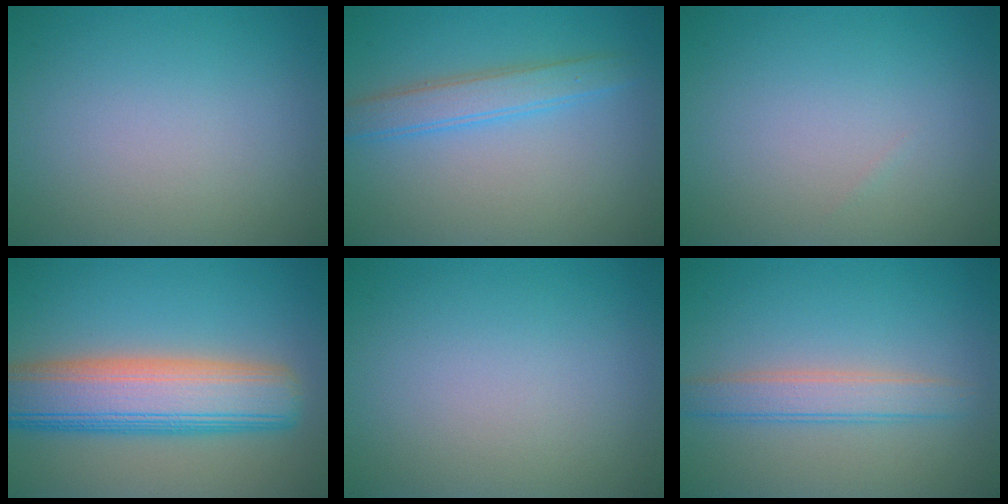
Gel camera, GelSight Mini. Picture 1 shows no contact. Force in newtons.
{"total": 3.0, "press": 3.0, "slide": 0.0}
{"total": 0.0}
{"total": 9.4, "press": 9.4, "slide": 0.6}
{"total": 0.0}
{"total": 2.9, "press": 2.9, "slide": 0.1}